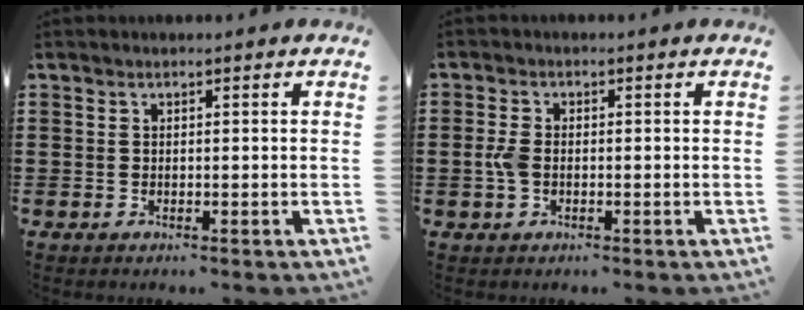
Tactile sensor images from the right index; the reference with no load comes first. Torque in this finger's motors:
{"motor_torque": [1.04, 0.39, 0.34, 0.10]}